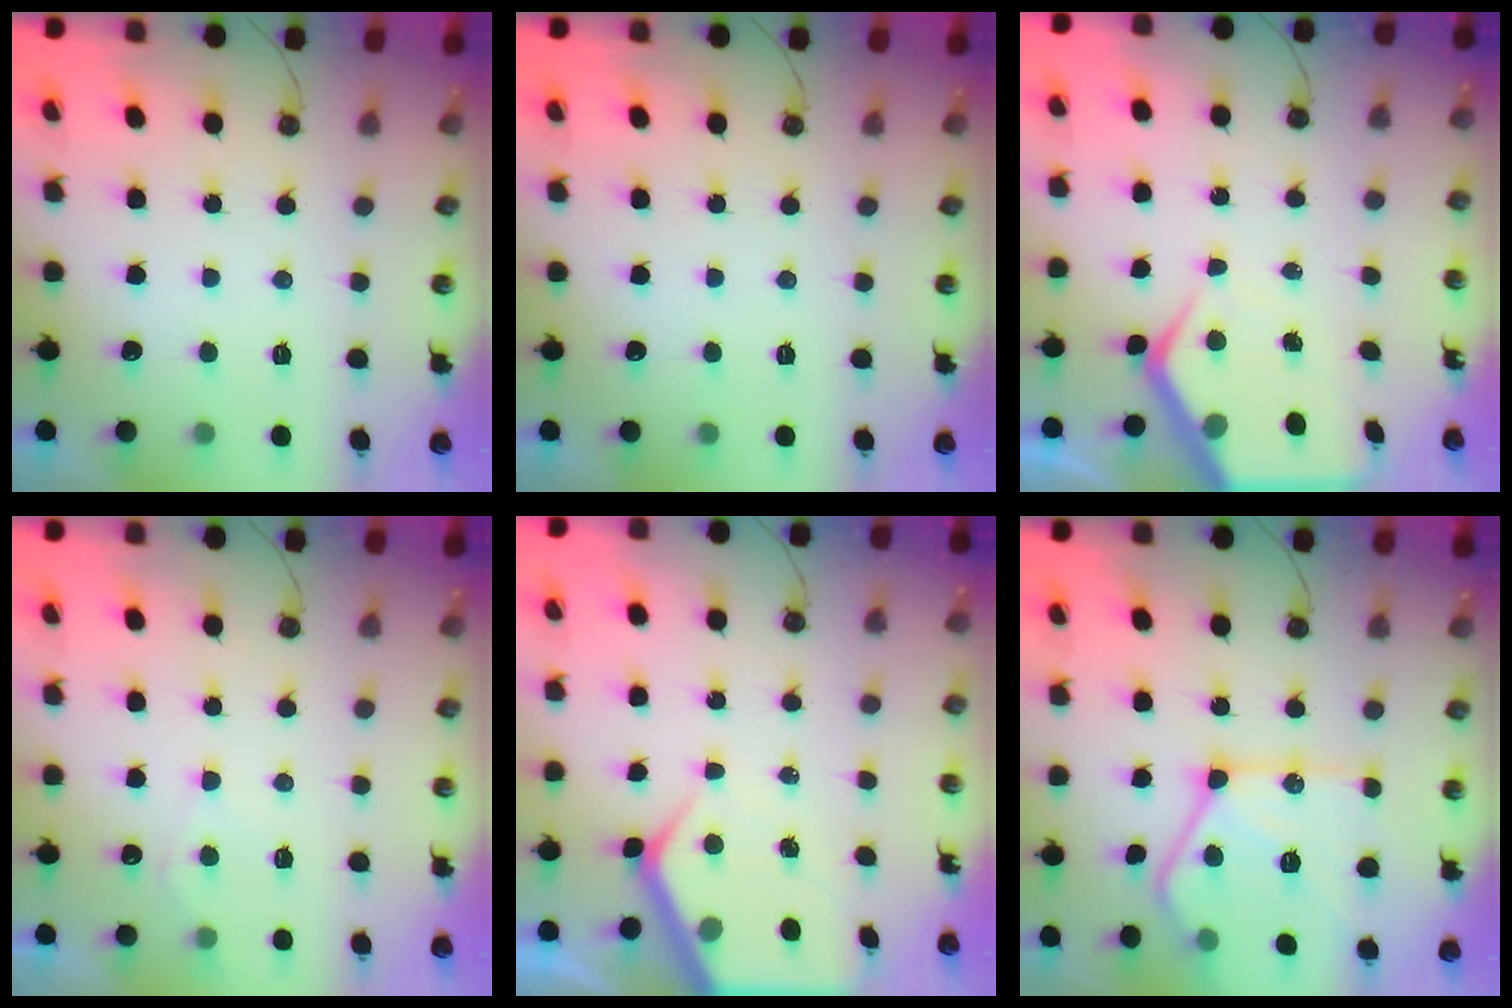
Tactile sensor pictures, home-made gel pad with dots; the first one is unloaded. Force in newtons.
{"total": 0.0}
{"total": 7.3, "press": 7.2, "slide": 0.7}
{"total": 4.9, "press": 4.9, "slide": 0.4}
{"total": 6.9, "press": 6.9, "slide": 0.8}
{"total": 19.1, "press": 19.1, "slide": 1.0}